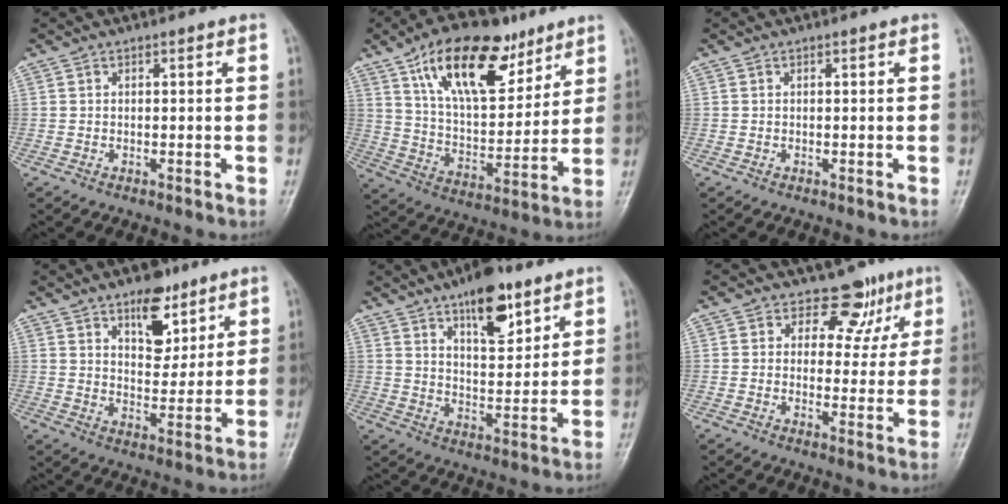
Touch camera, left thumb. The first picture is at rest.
{"total": 20.5, "force": [11.7, 9.8, 13.6], "torque": [-0.182, -0.044, 0.205]}
{"total": 0.0}
{"total": 9.5, "force": [5.8, 5.0, 5.7], "torque": [-0.053, -0.035, 0.092]}
{"total": 12.5, "force": [7.7, 5.1, 8.4], "torque": [-0.099, -0.045, 0.123]}
{"total": 7.5, "force": [4.6, 5.4, 2.3], "torque": [0.014, -0.019, 0.053]}